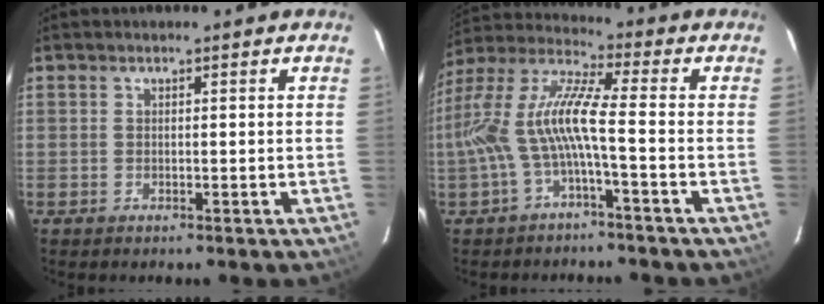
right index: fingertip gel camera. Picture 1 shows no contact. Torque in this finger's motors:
{"motor_torque": [1.50, -0.64, 0.87, 0.21]}